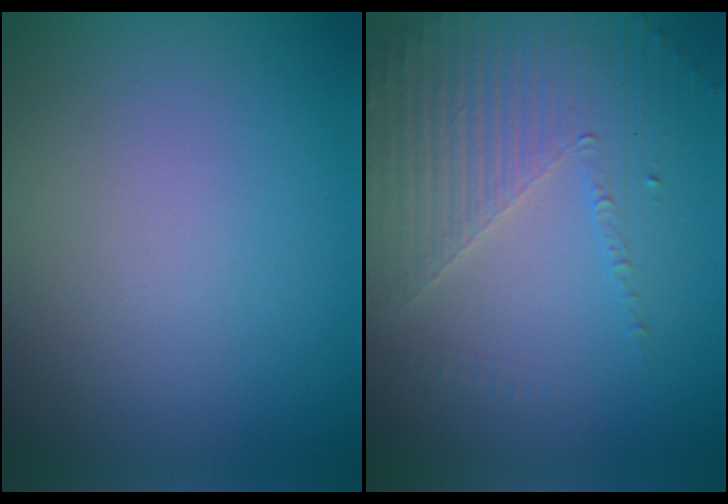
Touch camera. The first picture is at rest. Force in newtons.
{"total": 3.7, "press": 3.3, "slide": 1.5}